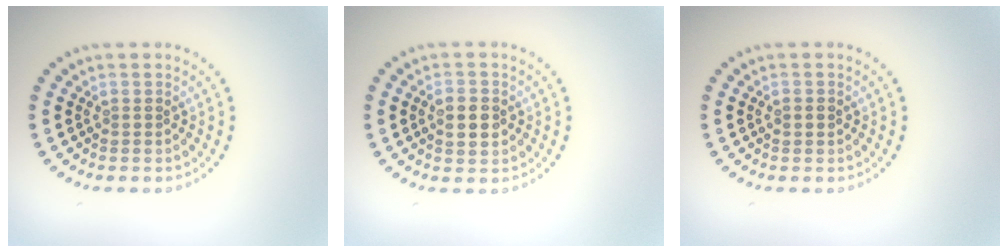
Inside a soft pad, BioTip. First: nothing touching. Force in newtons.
{"total": 2.8, "press": 2.8, "slide": 0.2}
{"total": 1.2, "press": 1.2, "slide": 0.1}